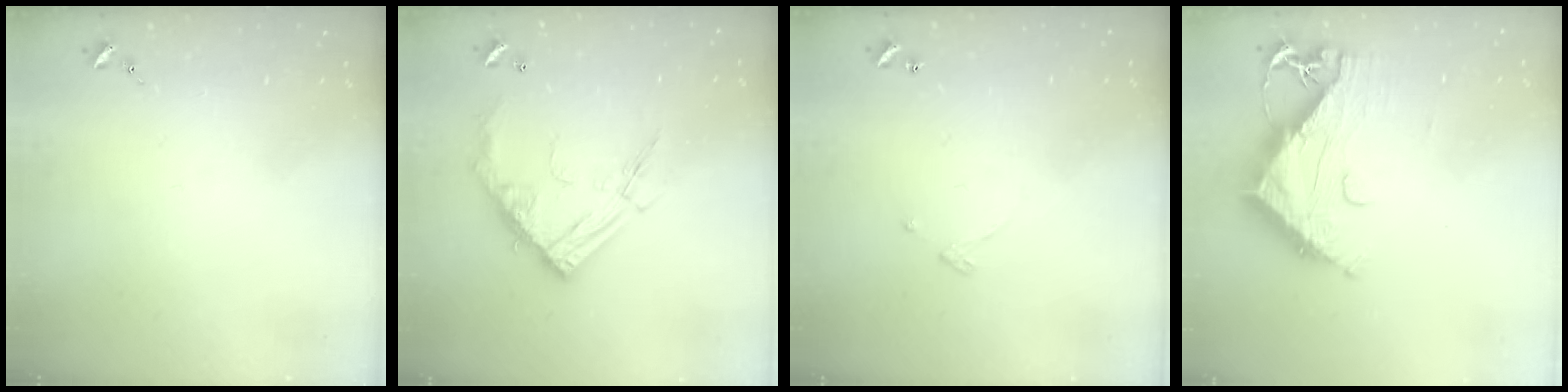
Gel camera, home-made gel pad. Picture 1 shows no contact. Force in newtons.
{"total": 17.2, "press": 17.1, "slide": 1.4}
{"total": 3.2, "press": 3.2, "slide": 0.4}
{"total": 13.6, "press": 13.6, "slide": 1.1}